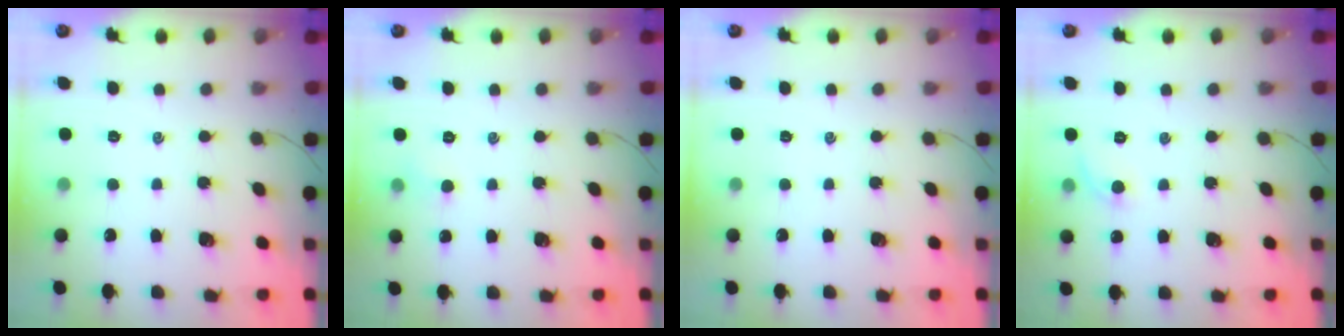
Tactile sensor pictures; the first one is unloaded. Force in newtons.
{"total": 3.6, "press": 3.4, "slide": 1.2}
{"total": 0.0}
{"total": 4.4, "press": 4.2, "slide": 1.5}